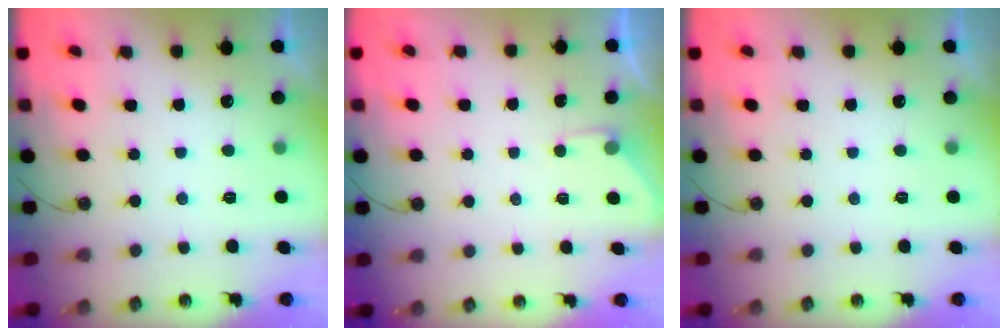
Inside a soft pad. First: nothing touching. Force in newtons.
{"total": 1.9, "press": 1.9, "slide": 0.3}
{"total": 0.0}